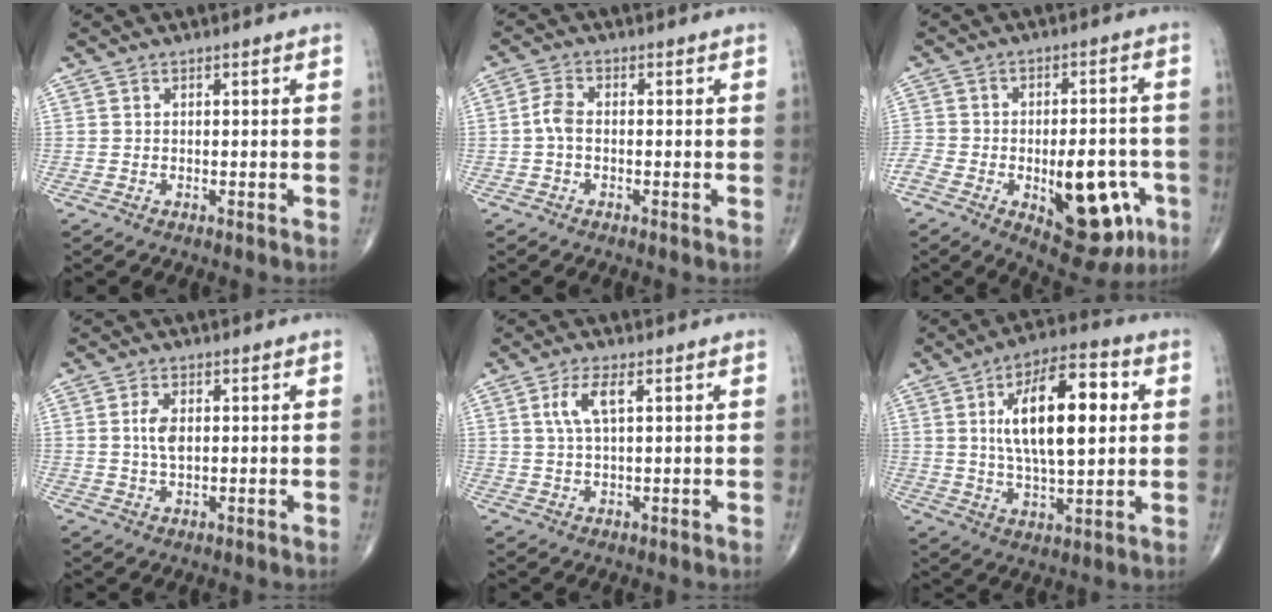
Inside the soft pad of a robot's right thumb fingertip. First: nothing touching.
{"total": 3.0, "force": [-0.5, 1.7, 2.5], "torque": [-0.052, 0.008, -0.017]}
{"total": 19.2, "force": [-7.8, 9.1, 15.0], "torque": [-0.198, 0.031, -0.095]}
{"total": 3.9, "force": [0.5, 1.9, 3.3], "torque": [-0.065, -0.002, 0.009]}
{"total": 4.7, "force": [1.6, 1.4, 4.2], "torque": [-0.096, 0.004, 0.035]}
{"total": 17.6, "force": [3.5, 7.2, 15.7], "torque": [-0.241, 0.006, 0.055]}